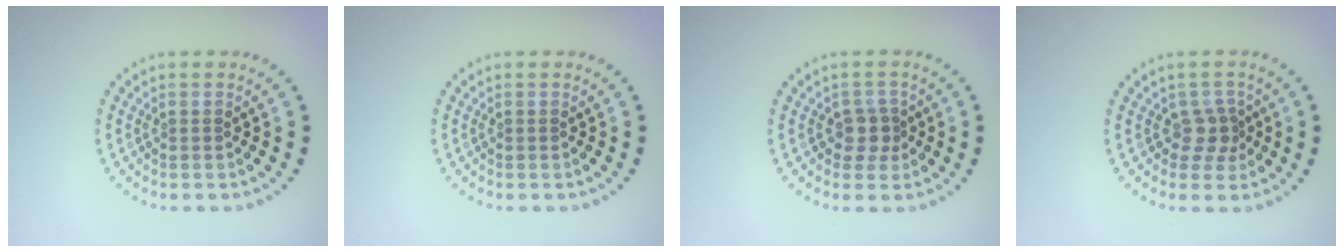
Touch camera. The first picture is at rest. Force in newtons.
{"total": 0.0}
{"total": 2.0, "press": 1.8, "slide": 1.0}
{"total": 2.1, "press": 1.6, "slide": 1.3}